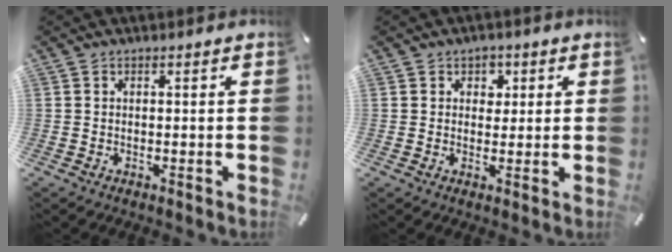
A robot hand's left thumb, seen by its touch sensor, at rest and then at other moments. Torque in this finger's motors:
{"motor_torque": [0.57, 0.67, 0.10, -0.14, 0.07]}